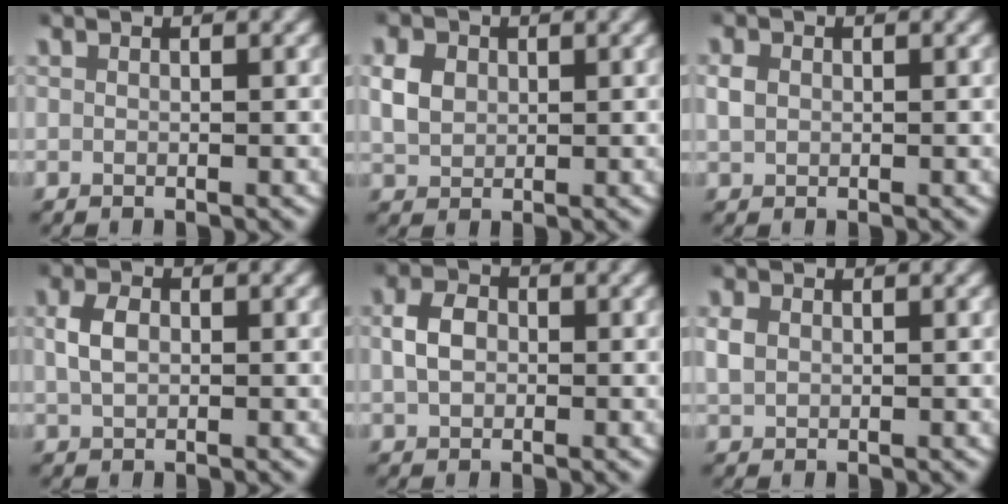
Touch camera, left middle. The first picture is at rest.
{"total": 3.4, "force": [0.6, 2.9, 1.7], "torque": [-0.035, -0.004, 0.020]}
{"total": 1.4, "force": [0.1, 1.2, 0.7], "torque": [-0.022, 0.001, 0.006]}
{"total": 2.3, "force": [0.2, 1.6, 1.6], "torque": [-0.037, 0.003, 0.006]}
{"total": 3.0, "force": [0.0, 2.3, 1.9], "torque": [-0.039, 0.001, 0.000]}
{"total": 1.8, "force": [0.3, 1.5, 0.9], "torque": [-0.027, 0.000, 0.011]}